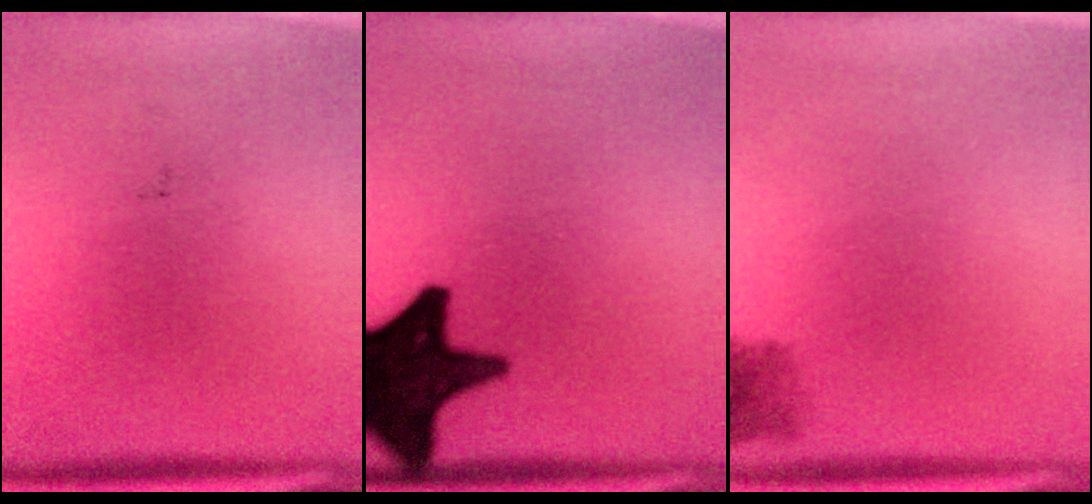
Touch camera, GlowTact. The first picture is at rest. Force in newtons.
{"total": 19.0}
{"total": 2.0}